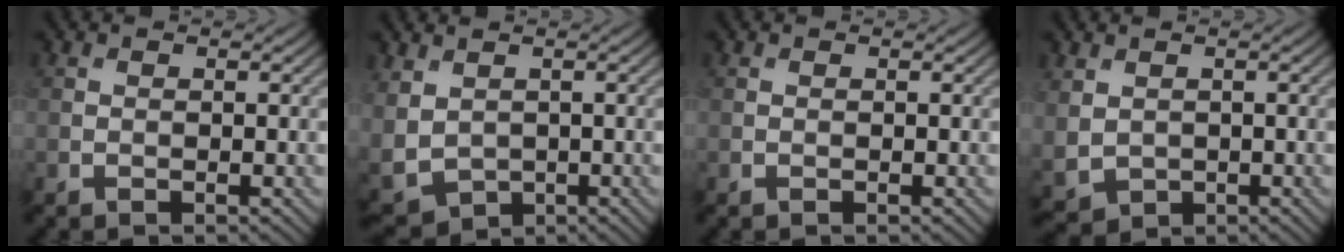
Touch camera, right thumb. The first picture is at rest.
{"total": 5.9, "force": [0.6, 4.6, 3.7], "torque": [-0.127, -0.020, 0.018]}
{"total": 0.0}
{"total": 3.3, "force": [0.6, 2.8, 1.8], "torque": [-0.065, -0.014, 0.017]}